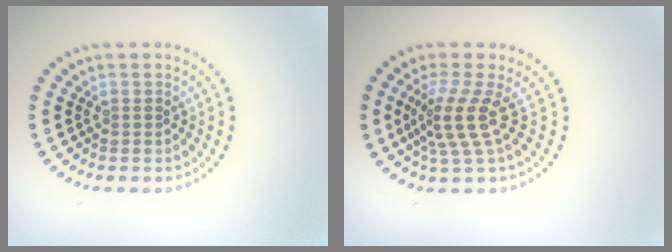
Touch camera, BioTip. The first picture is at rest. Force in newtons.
{"total": 3.6, "press": 2.6, "slide": 2.4}